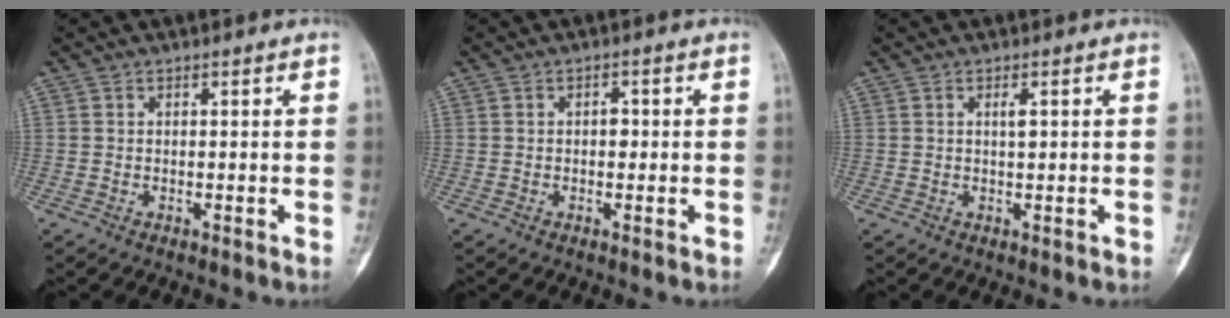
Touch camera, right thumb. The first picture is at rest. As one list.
[{"total": 2.0, "force": [-0.1, 1.3, 1.6], "torque": [-0.012, 0.003, -0.005]}, {"total": 1.7, "force": [0.4, 0.5, 1.6], "torque": [-0.026, 0.000, 0.006]}]